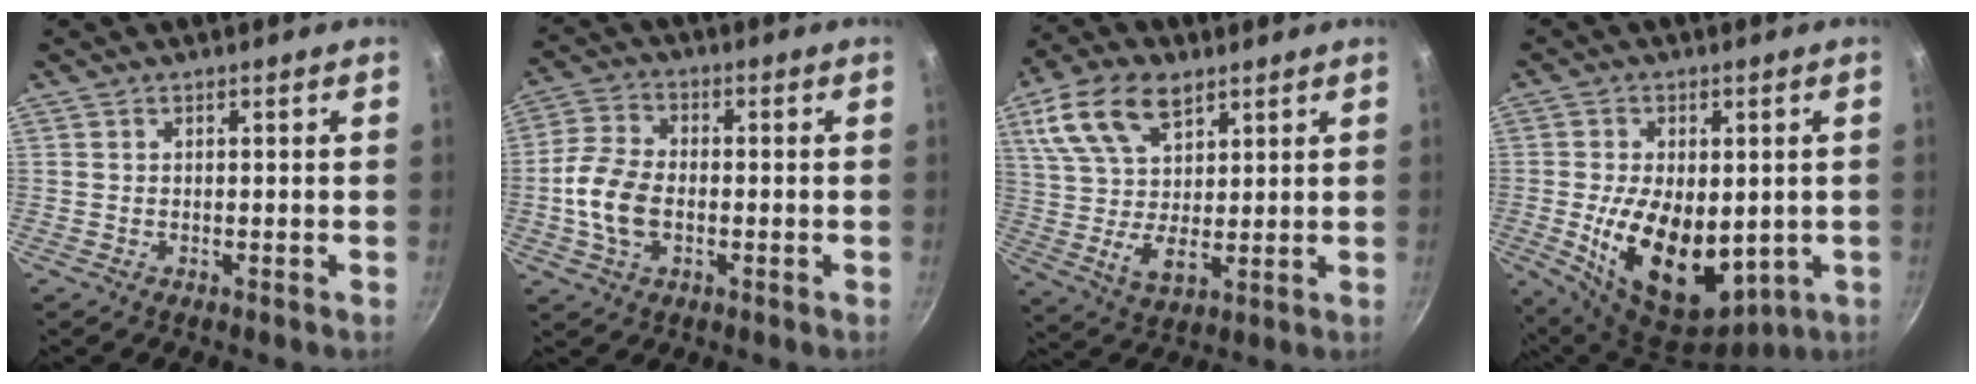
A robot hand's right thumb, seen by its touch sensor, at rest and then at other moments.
{"total": 9.7, "force": [-1.6, 6.3, 7.2], "torque": [-0.137, 0.016, -0.039]}
{"total": 15.6, "force": [7.7, 9.1, 10.1], "torque": [-0.172, -0.015, 0.145]}
{"total": 17.7, "force": [-1.5, 10.9, 13.9], "torque": [-0.224, -0.021, -0.002]}